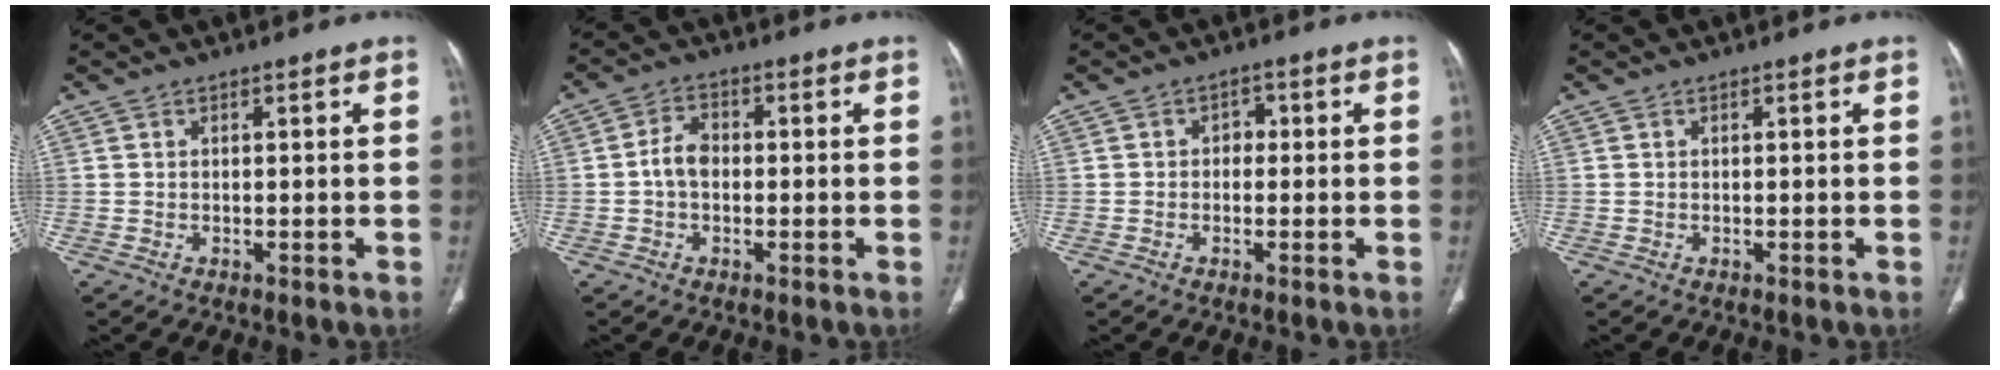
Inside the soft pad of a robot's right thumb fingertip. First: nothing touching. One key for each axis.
{"total": 4.4, "fx": -0.5, "fy": 3.1, "fz": 3.1, "tx": -0.051, "ty": 0.015, "tz": -0.017}
{"total": 2.1, "fx": -0.1, "fy": 1.7, "fz": 1.2, "tx": -0.003, "ty": 0.007, "tz": -0.010}
{"total": 0.0}